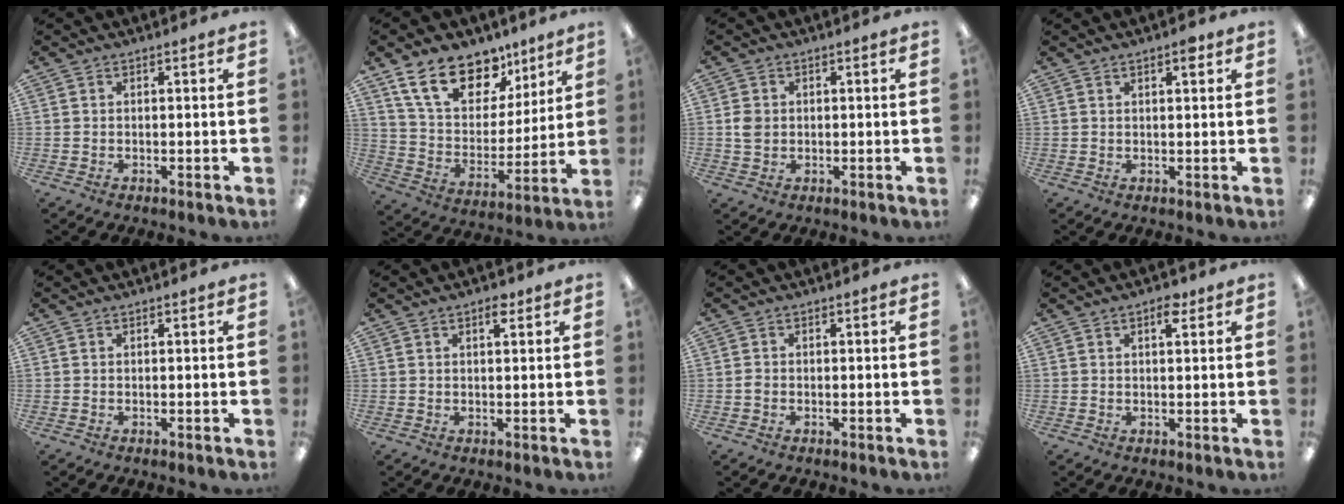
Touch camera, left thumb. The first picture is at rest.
{"total": 17.4, "force": [11.7, 9.9, 8.1], "torque": [-0.145, -0.059, 0.217]}
{"total": 3.2, "force": [-0.1, 2.7, 1.7], "torque": [-0.022, 0.004, -0.003]}
{"total": 2.7, "force": [1.6, 0.9, 1.9], "torque": [-0.017, -0.007, 0.022]}
{"total": 0.0}
{"total": 2.6, "force": [1.7, 1.1, 1.7], "torque": [-0.013, -0.007, 0.025]}
{"total": 0.8, "force": [-0.3, 0.6, 0.4], "torque": [-0.007, 0.003, -0.008]}
{"total": 3.6, "force": [2.1, 1.5, 2.5], "torque": [-0.022, -0.008, 0.028]}